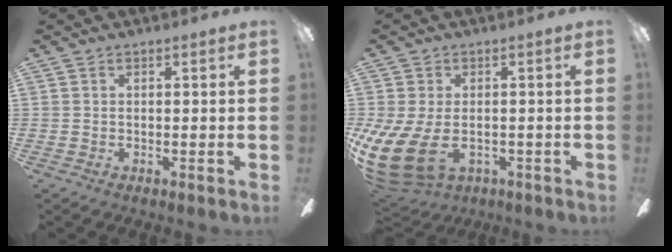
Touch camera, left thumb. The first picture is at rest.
{"total": 11.7, "force": [-1.9, 7.4, 8.9], "torque": [-0.206, -0.007, -0.029]}